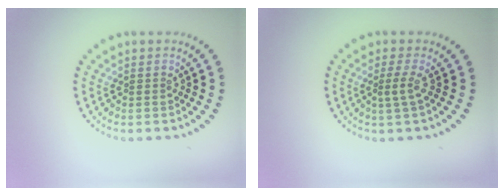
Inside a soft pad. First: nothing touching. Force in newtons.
{"total": 1.6, "press": 1.1, "slide": 1.2}